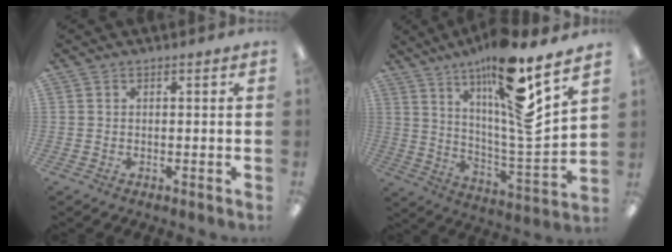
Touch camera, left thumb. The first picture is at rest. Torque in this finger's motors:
{"motor_torque": [0.84, 0.20, 1.72, -1.06, 0.27]}